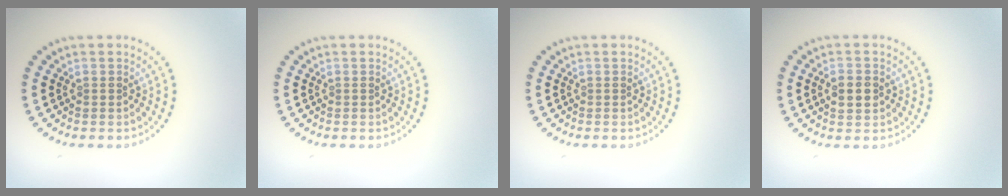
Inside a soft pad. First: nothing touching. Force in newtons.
{"total": 0.0}
{"total": 0.0}
{"total": 2.6, "press": 2.6, "slide": 0.2}